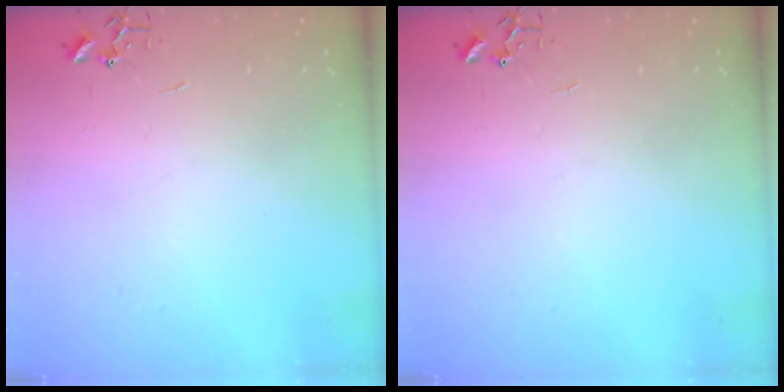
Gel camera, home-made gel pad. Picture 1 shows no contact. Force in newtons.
{"total": 0.0}